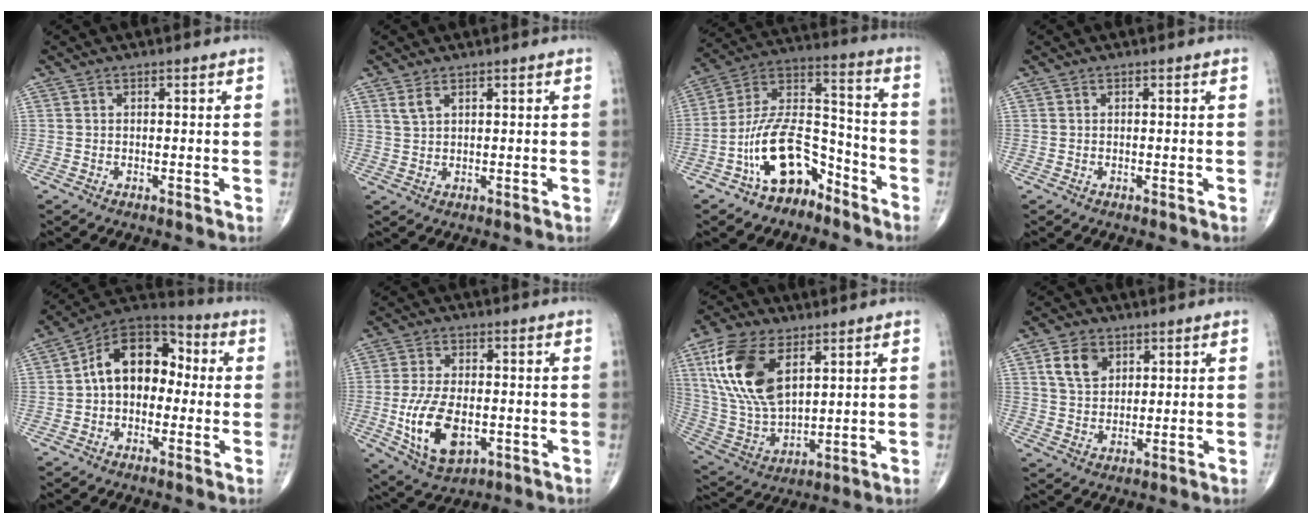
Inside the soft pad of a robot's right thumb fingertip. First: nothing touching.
{"total": 2.1, "force": [1.3, 0.8, 1.4], "torque": [-0.031, 0.000, 0.034]}
{"total": 15.0, "force": [-8.6, 8.1, 9.3], "torque": [-0.151, 0.093, -0.161]}
{"total": 0.0}
{"total": 13.8, "force": [0.3, 9.5, 10.1], "torque": [-0.122, 0.047, -0.013]}
{"total": 12.7, "force": [-2.8, 6.9, 10.3], "torque": [-0.194, -0.004, -0.038]}
{"total": 18.0, "force": [7.3, 9.6, 13.4], "torque": [-0.259, -0.024, 0.147]}
{"total": 6.7, "force": [3.0, 4.8, 3.7], "torque": [-0.048, -0.012, 0.058]}